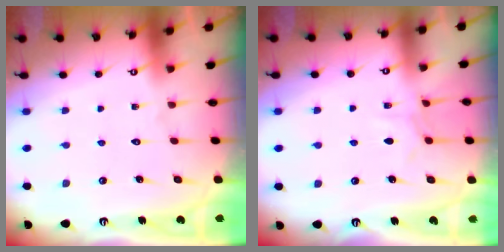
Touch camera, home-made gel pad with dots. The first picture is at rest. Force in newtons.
{"total": 5.6, "press": 5.5, "slide": 0.6}